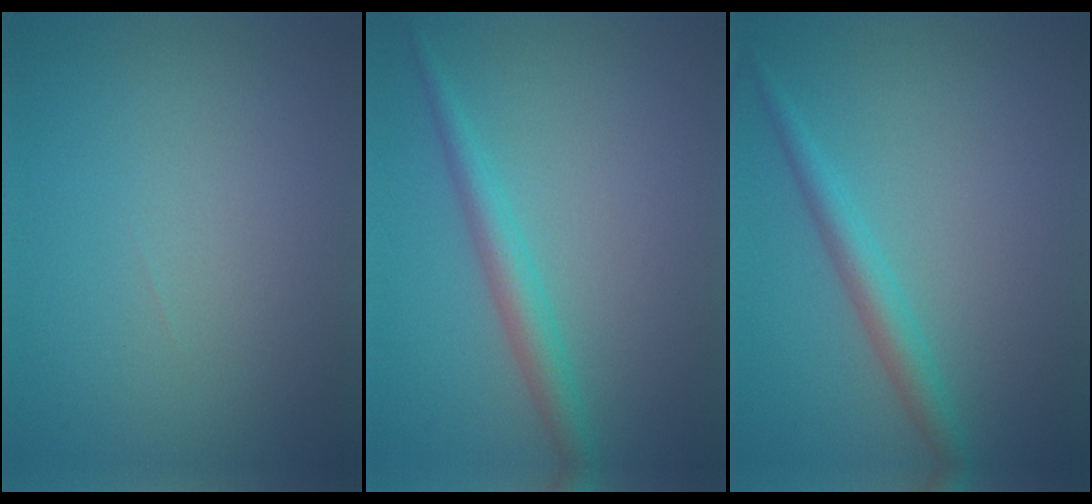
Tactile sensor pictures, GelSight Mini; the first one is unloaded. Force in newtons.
{"total": 2.7, "press": 2.7, "slide": 0.2}
{"total": 2.6, "press": 2.6, "slide": 0.0}